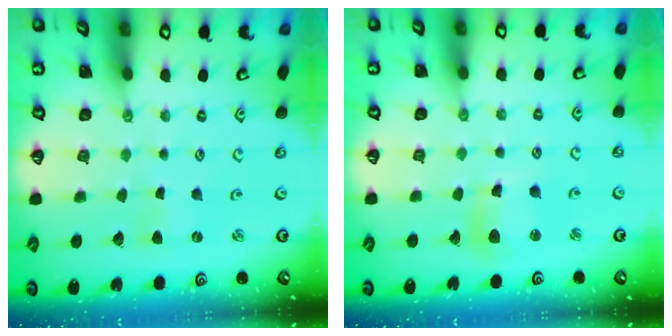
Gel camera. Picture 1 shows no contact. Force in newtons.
{"total": 9.7, "press": 9.6, "slide": 1.2}